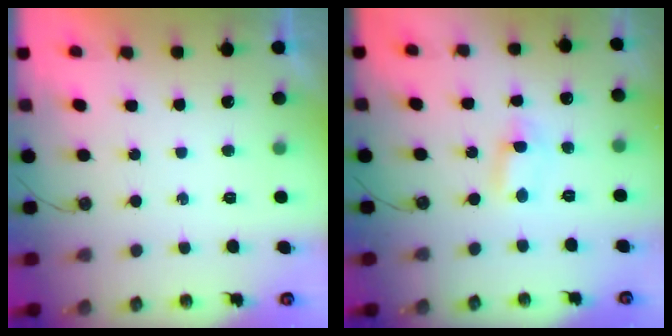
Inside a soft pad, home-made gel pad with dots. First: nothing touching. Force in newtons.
{"total": 1.2, "press": 1.0, "slide": 0.8}